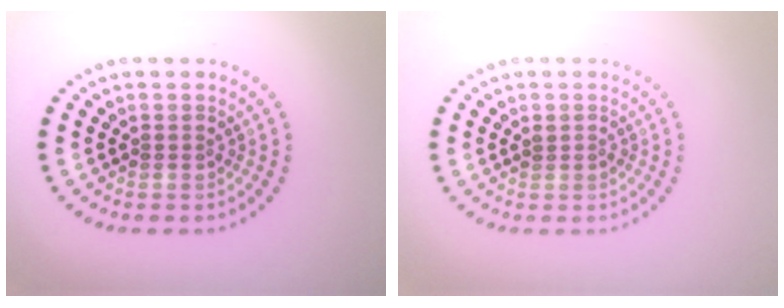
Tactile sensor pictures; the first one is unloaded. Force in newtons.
{"total": 0.7, "press": 0.7, "slide": 0.0}